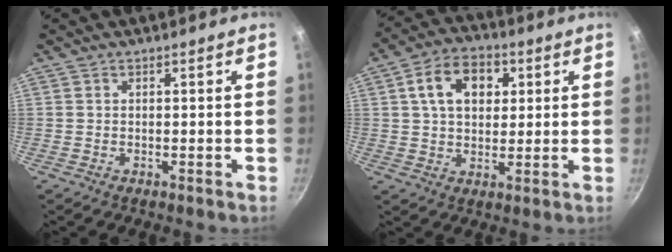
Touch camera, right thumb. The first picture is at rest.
{"total": 9.9, "force": [2.8, 6.8, 6.6], "torque": [-0.087, 0.007, 0.039]}